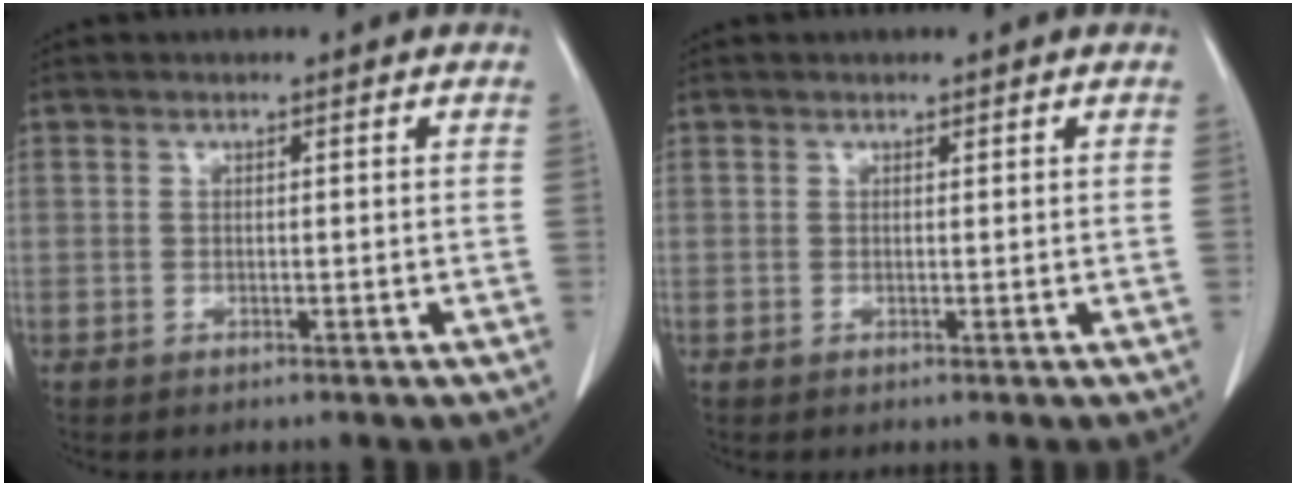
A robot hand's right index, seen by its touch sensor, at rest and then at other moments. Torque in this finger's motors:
{"motor_torque": [-0.10, 0.08, 0.02, -0.01]}